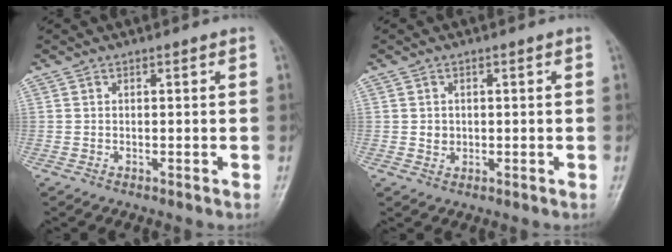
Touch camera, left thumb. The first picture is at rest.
{"total": 2.0, "force": [0.2, 1.8, 0.8], "torque": [-0.004, 0.001, 0.007]}